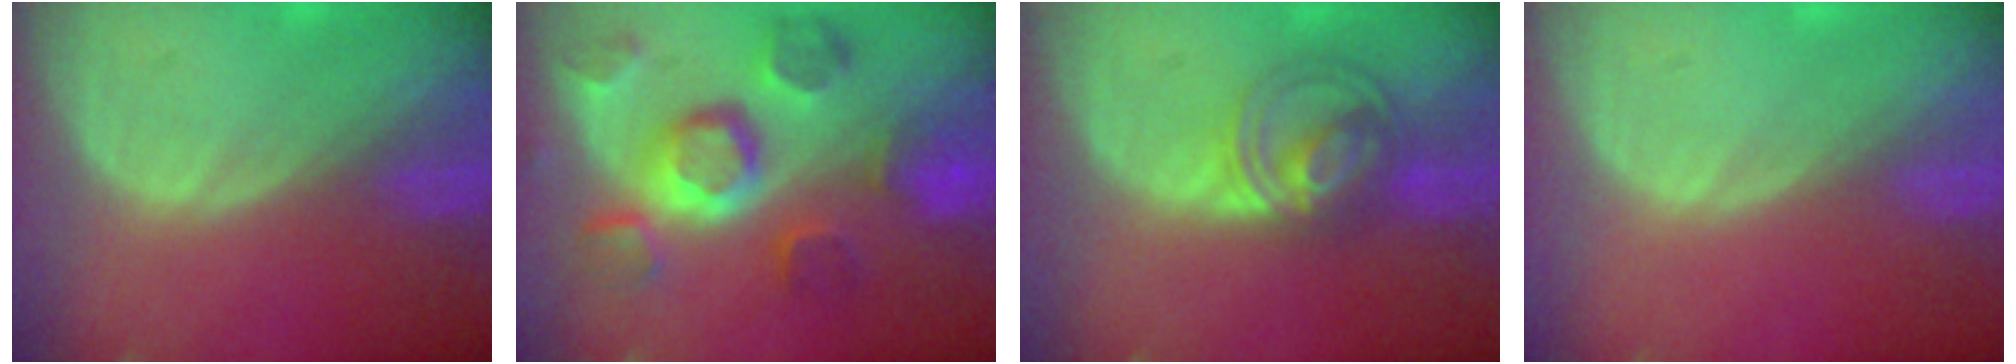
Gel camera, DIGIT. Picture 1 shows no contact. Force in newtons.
{"total": 11.3, "press": 10.0, "slide": 5.3}
{"total": 6.3, "press": 6.1, "slide": 1.4}
{"total": 0.0}